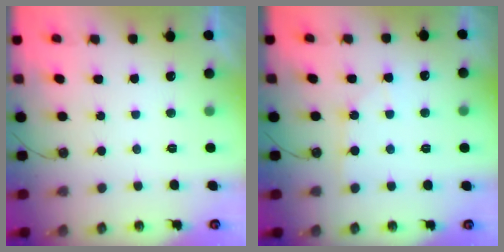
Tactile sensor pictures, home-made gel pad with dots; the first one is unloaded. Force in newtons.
{"total": 4.8, "press": 4.8, "slide": 0.5}